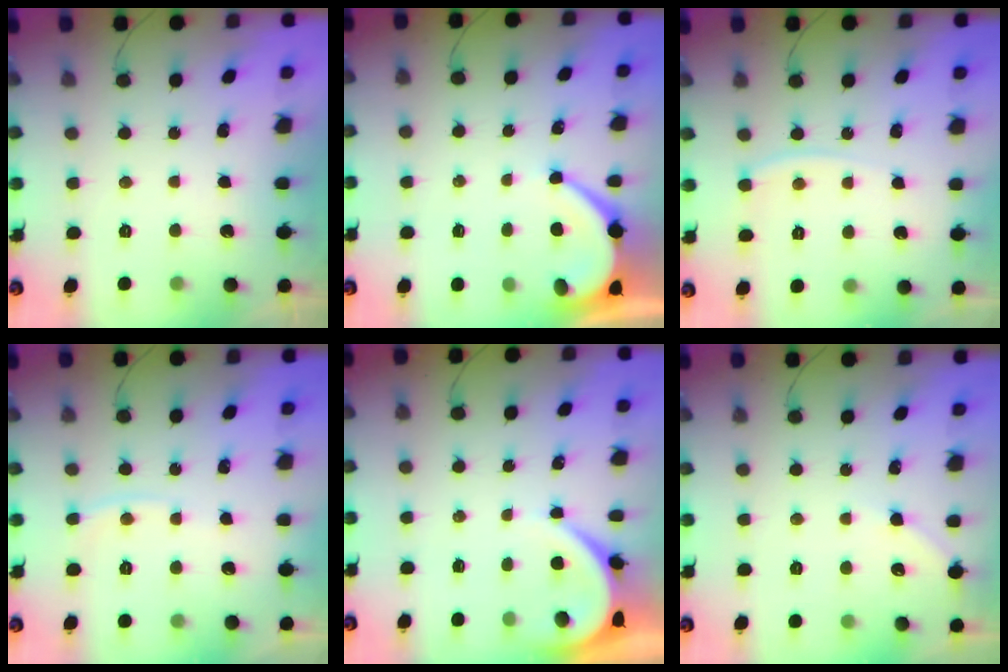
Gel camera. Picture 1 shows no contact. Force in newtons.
{"total": 4.5, "press": 4.5, "slide": 0.5}
{"total": 6.1, "press": 6.1, "slide": 0.8}
{"total": 4.0, "press": 4.0, "slide": 0.2}
{"total": 3.6, "press": 3.5, "slide": 0.5}
{"total": 2.9, "press": 2.8, "slide": 0.4}